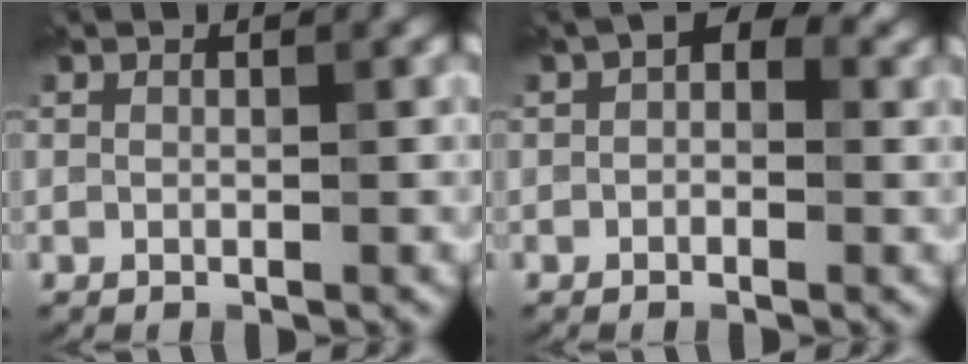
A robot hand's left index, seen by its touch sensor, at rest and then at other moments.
{"total": 3.1, "force": [0.5, 2.0, 2.3], "torque": [-0.020, 0.010, -0.004]}